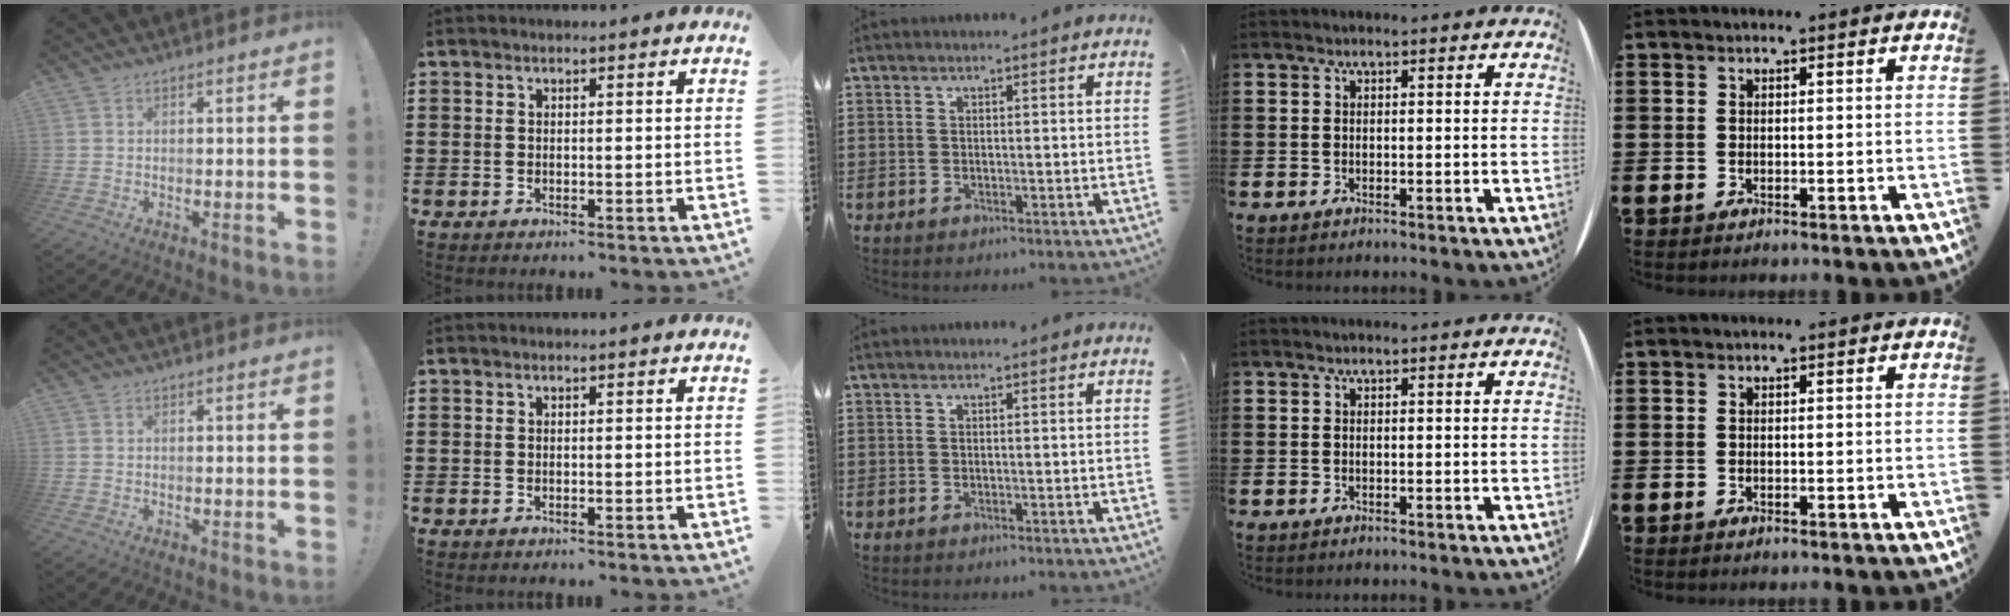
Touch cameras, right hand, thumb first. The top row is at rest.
{}